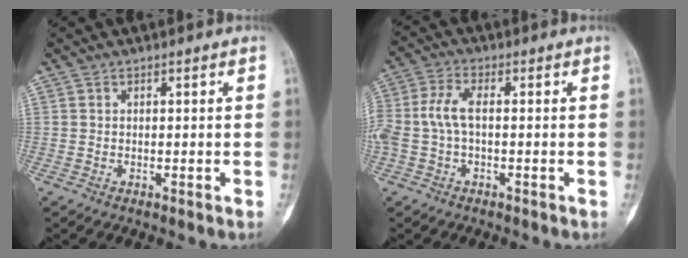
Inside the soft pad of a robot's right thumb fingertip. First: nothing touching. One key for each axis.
{"total": 7.2, "fx": -0.4, "fy": 3.6, "fz": 6.3, "tx": -0.159, "ty": 0.020, "tz": -0.010}